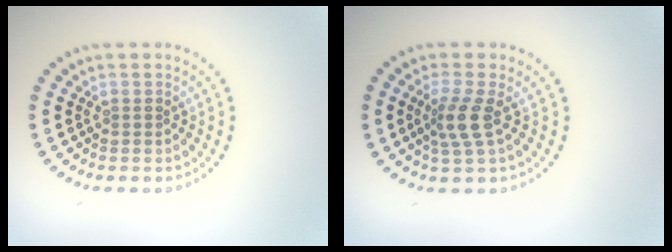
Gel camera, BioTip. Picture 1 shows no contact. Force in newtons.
{"total": 2.7, "press": 2.0, "slide": 1.7}